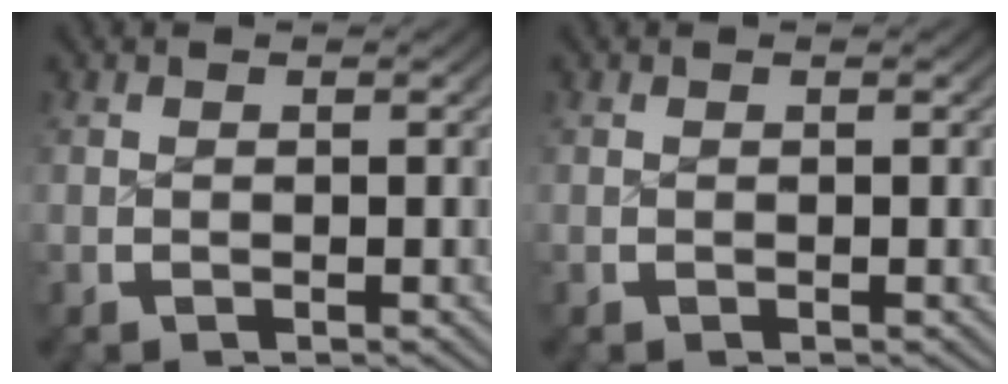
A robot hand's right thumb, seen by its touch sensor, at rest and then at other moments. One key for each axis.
{"total": 0.0}